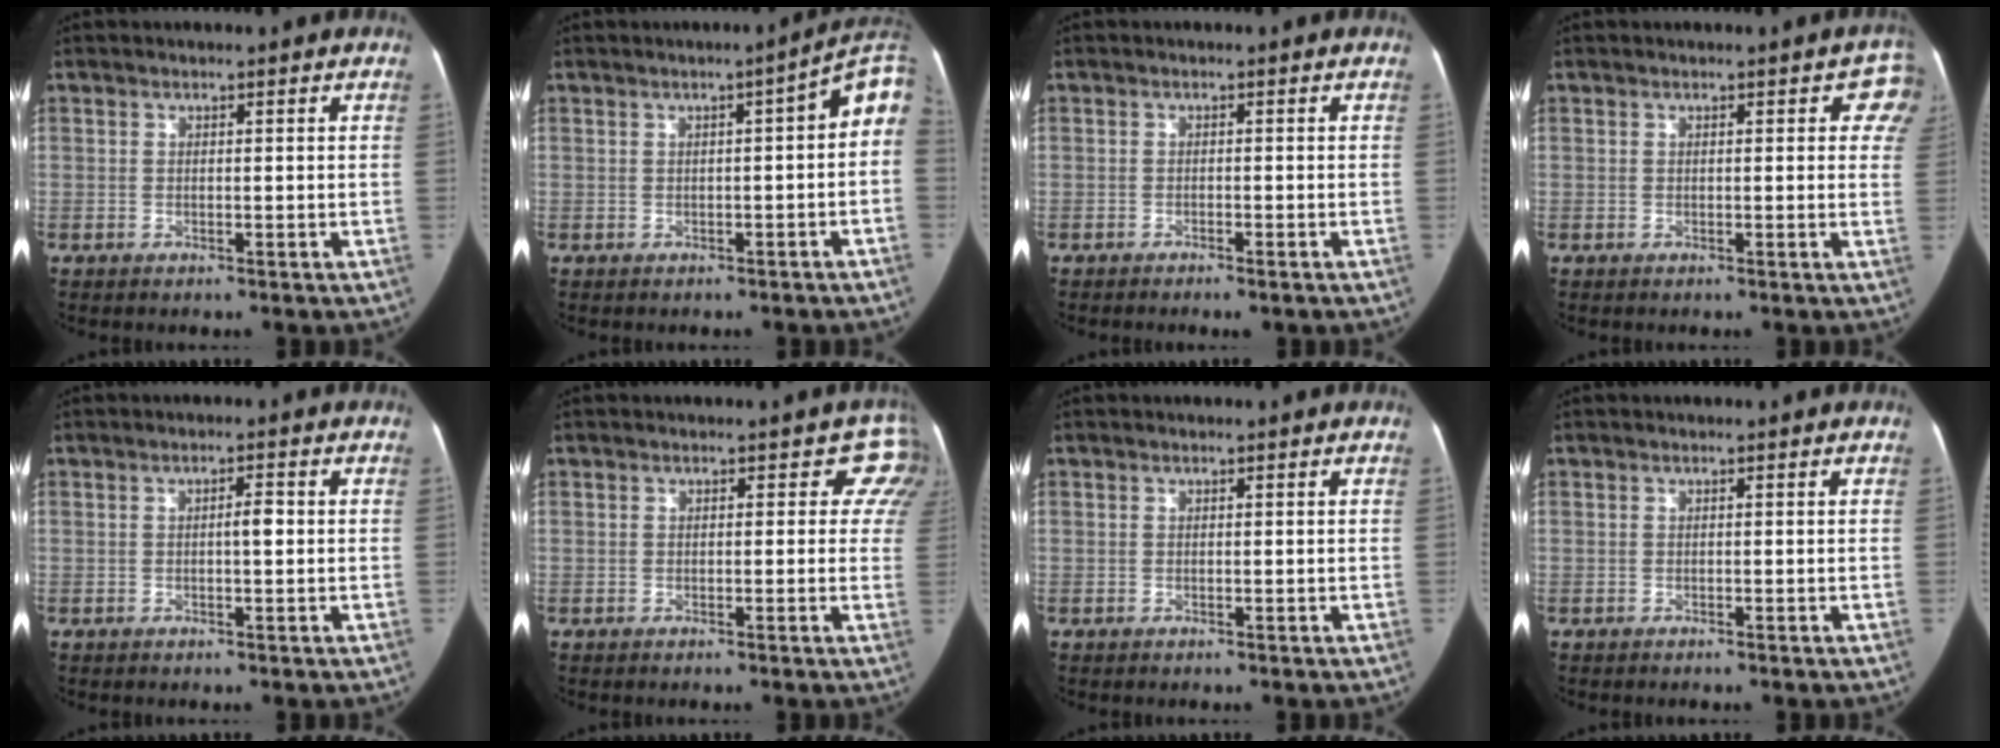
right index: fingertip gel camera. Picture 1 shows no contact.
{"total": 6.6, "force": [0.5, 1.3, 6.5], "torque": [-0.072, 0.027, -0.002]}
{"total": 1.9, "force": [-1.5, 0.2, 1.1], "torque": [-0.015, -0.005, -0.018]}
{"total": 4.5, "force": [2.5, 1.9, 3.3], "torque": [-0.019, 0.006, 0.013]}
{"total": 1.9, "force": [-0.1, 0.4, 1.9], "torque": [-0.031, 0.004, -0.003]}
{"total": 4.1, "force": [2.5, 3.0, 1.2], "torque": [0.023, -0.004, 0.000]}
{"total": 0.0}
{"total": 0.0}